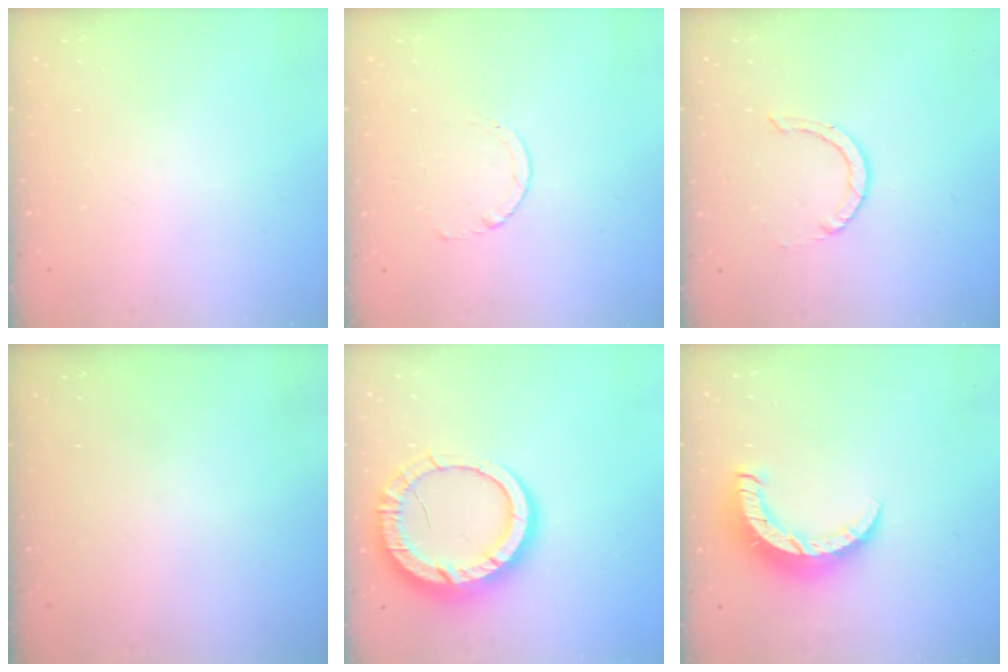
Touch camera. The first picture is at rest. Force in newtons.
{"total": 1.7, "press": 1.7, "slide": 0.2}
{"total": 0.9, "press": 0.9, "slide": 0.1}
{"total": 0.0}
{"total": 16.6, "press": 16.6, "slide": 1.6}
{"total": 9.9, "press": 9.9, "slide": 0.6}